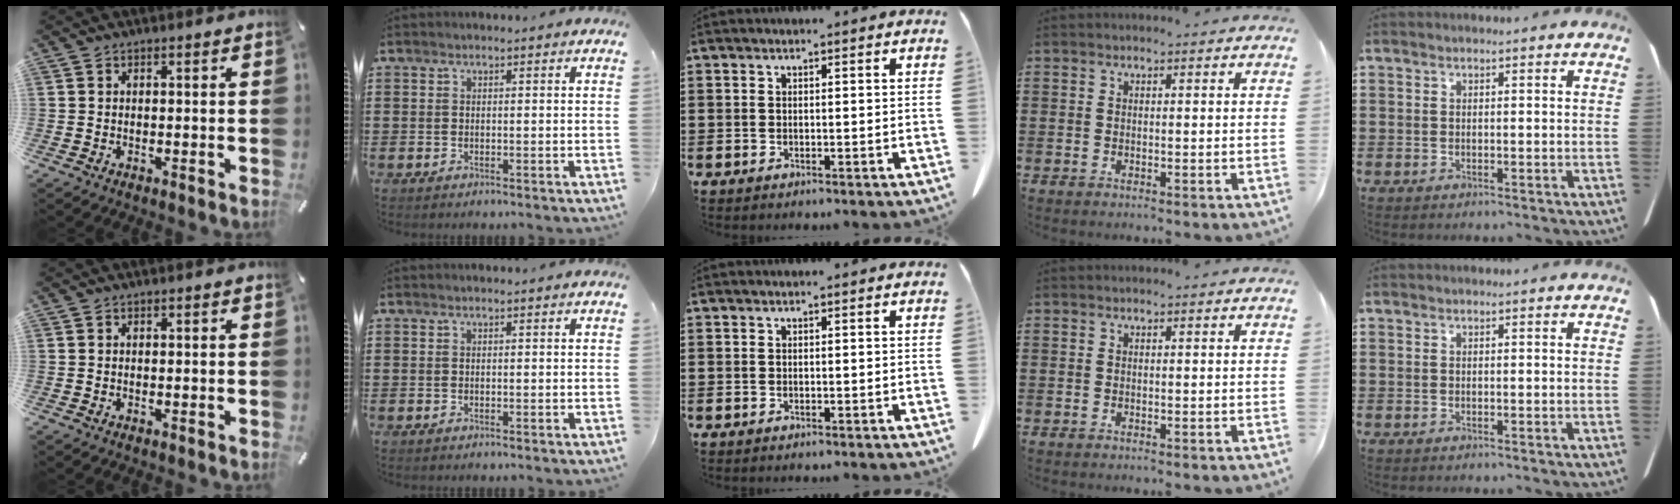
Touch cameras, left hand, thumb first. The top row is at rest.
{}